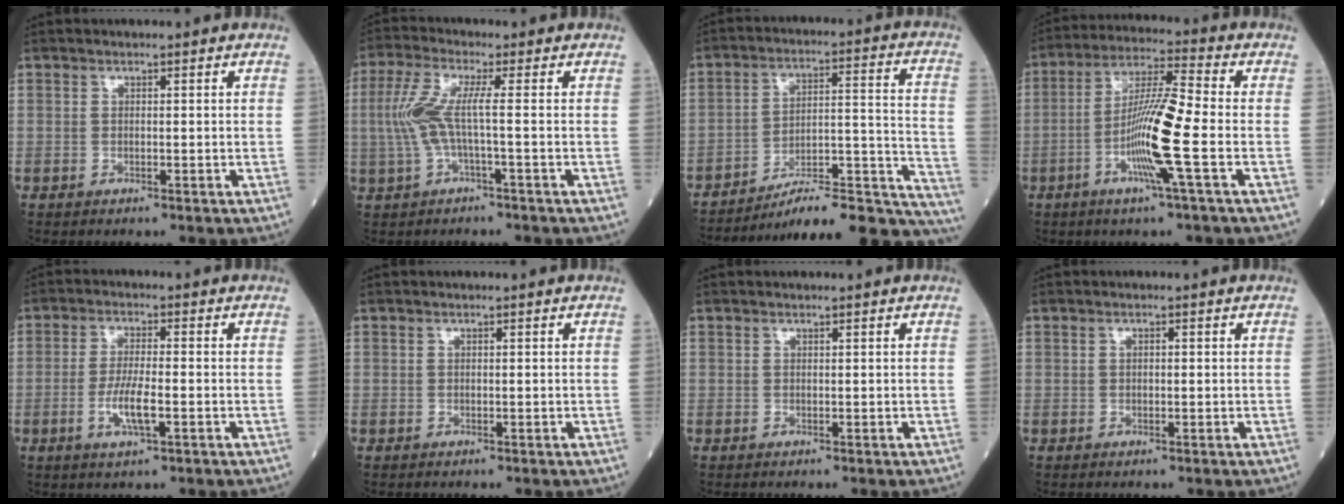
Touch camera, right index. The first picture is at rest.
{"total": 5.8, "force": [-0.3, 0.4, 5.8], "torque": [-0.143, 0.015, -0.007]}
{"total": 22.5, "force": [-20.2, 2.6, 9.6], "torque": [-0.057, 0.040, -0.283]}
{"total": 11.2, "force": [-3.2, -1.0, 10.7], "torque": [-0.204, -0.005, -0.065]}
{"total": 5.4, "force": [-1.6, 0.8, 5.1], "torque": [-0.105, -0.006, -0.027]}
{"total": 0.0}
{"total": 0.0}
{"total": 0.7, "force": [0.2, 0.2, 0.6], "torque": [-0.014, 0.001, 0.006]}